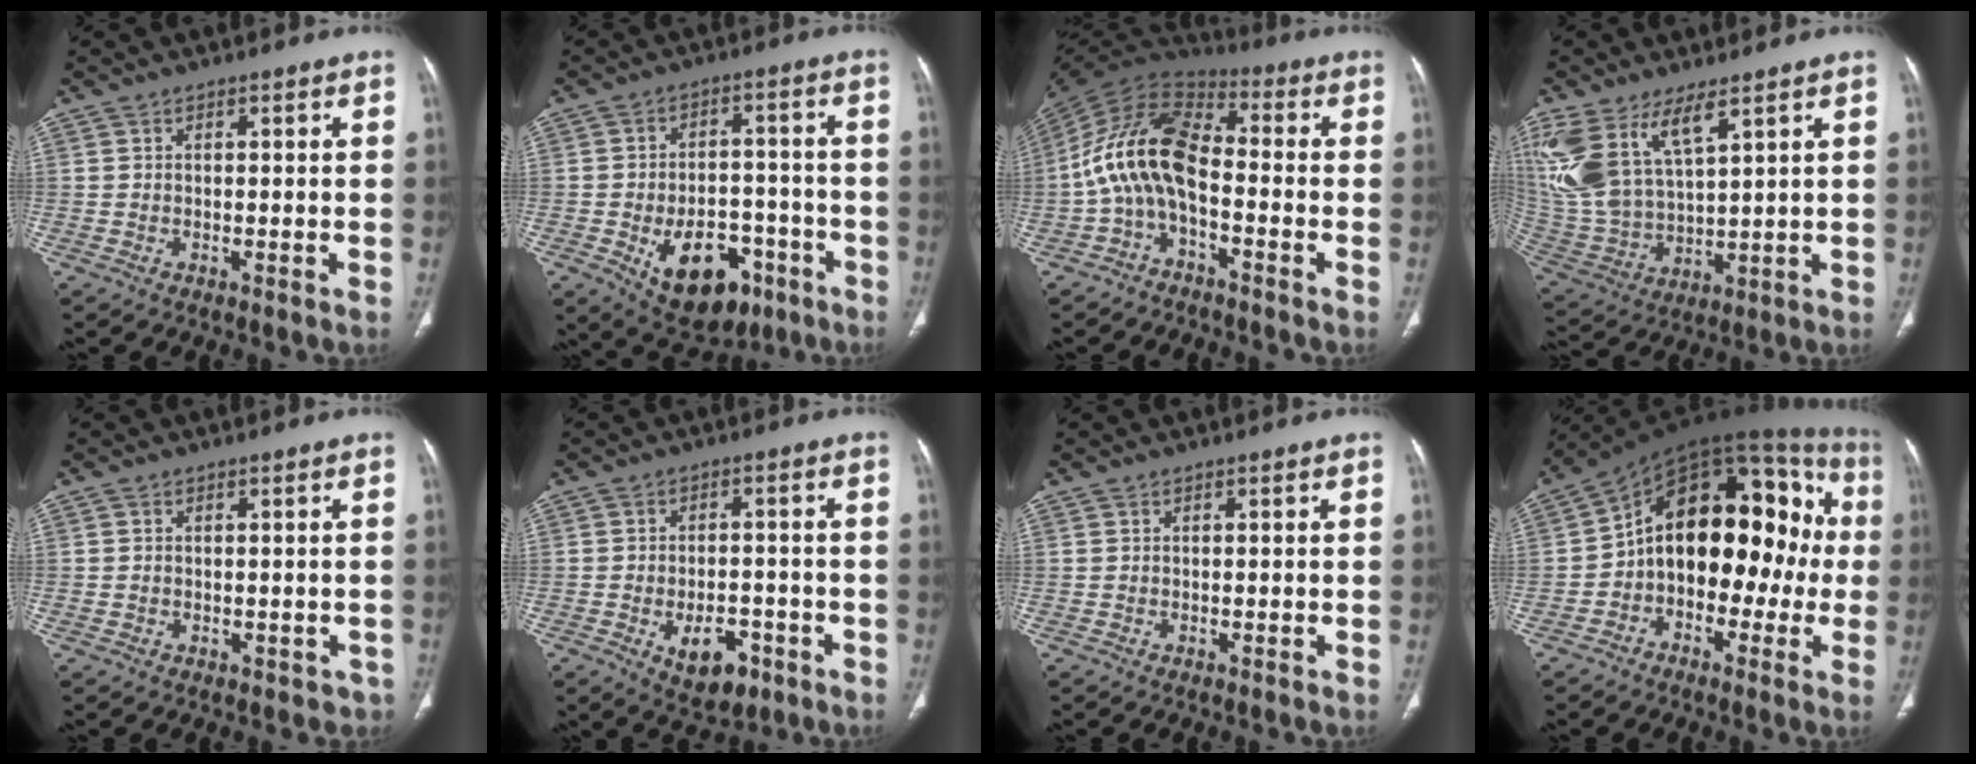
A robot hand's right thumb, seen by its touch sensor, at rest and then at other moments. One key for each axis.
{"total": 15.0, "fx": -6.5, "fy": 9.3, "fz": 9.8, "tx": -0.115, "ty": 0.032, "tz": -0.084}
{"total": 14.0, "fx": -2.8, "fy": 7.6, "fz": 11.4, "tx": -0.216, "ty": 0.065, "tz": -0.066}
{"total": 16.1, "fx": 8.6, "fy": 6.9, "fz": 11.7, "tx": -0.258, "ty": -0.027, "tz": 0.191}
{"total": 2.7, "fx": -0.6, "fy": 2.4, "fz": 1.2, "tx": -0.002, "ty": 0.008, "tz": 0.002}
{"total": 8.5, "fx": -3.7, "fy": 4.9, "fz": 5.8, "tx": -0.070, "ty": 0.017, "tz": -0.044}
{"total": 0.0}
{"total": 21.7, "fx": -1.2, "fy": 13.2, "fz": 17.2, "tx": -0.211, "ty": 0.067, "tz": -0.028}